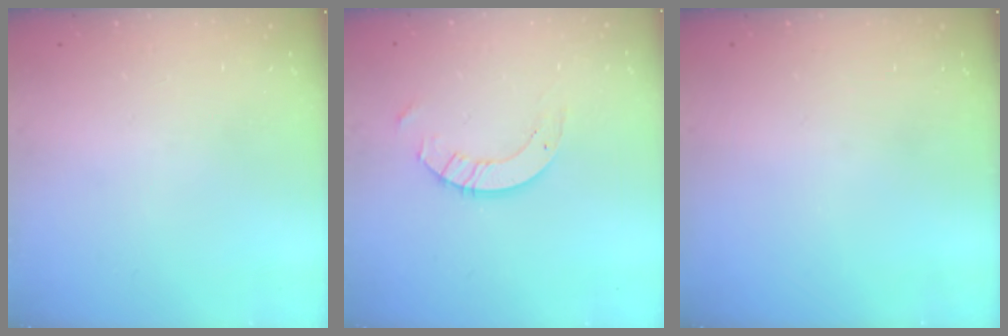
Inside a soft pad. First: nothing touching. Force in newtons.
{"total": 6.1, "press": 6.1, "slide": 0.6}
{"total": 0.0}